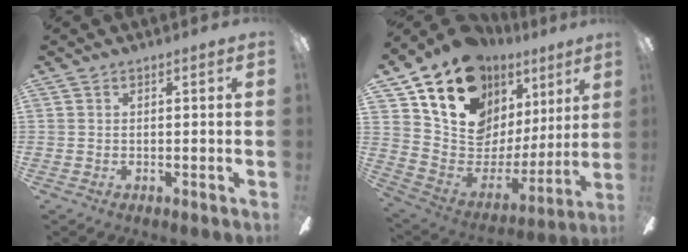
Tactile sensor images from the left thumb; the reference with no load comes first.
{"total": 17.8, "force": [12.4, 10.8, 6.8], "torque": [-0.138, -0.087, 0.235]}